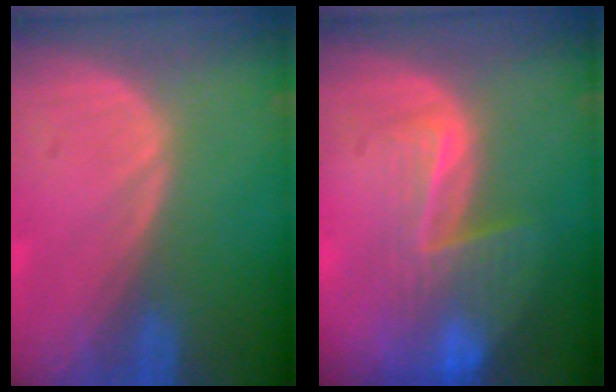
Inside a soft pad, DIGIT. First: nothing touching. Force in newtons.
{"total": 8.3, "press": 7.1, "slide": 4.4}